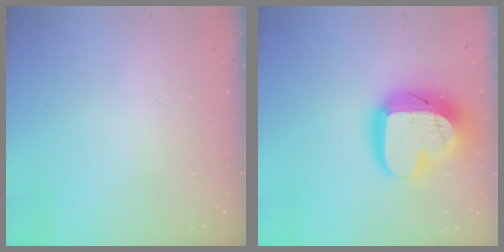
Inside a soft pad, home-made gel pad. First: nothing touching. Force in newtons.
{"total": 21.1, "press": 21.0, "slide": 1.7}